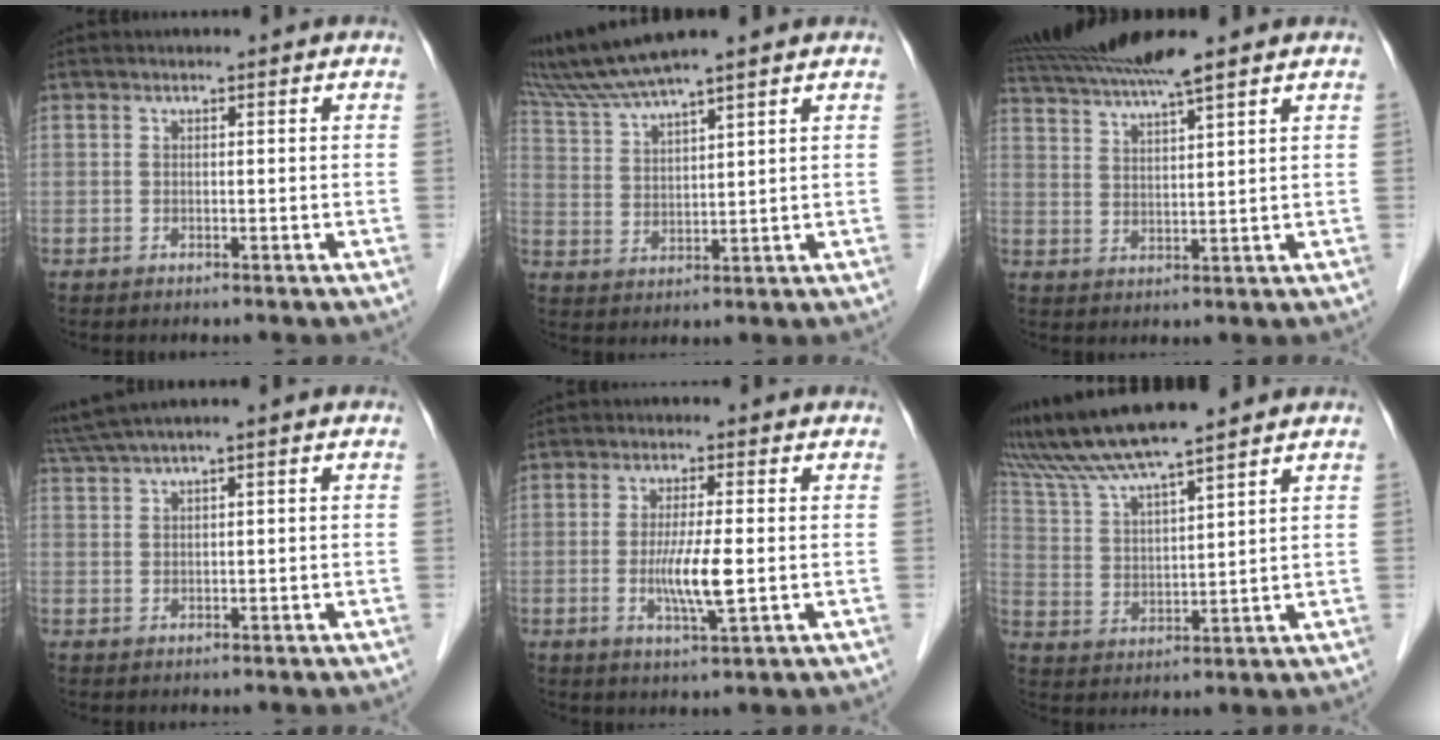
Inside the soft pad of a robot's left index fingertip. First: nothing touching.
{"total": 8.6, "force": [7.7, -1.1, 3.6], "torque": [-0.080, 0.018, 0.152]}
{"total": 10.2, "force": [8.6, -0.8, 5.4], "torque": [-0.100, 0.020, 0.145]}
{"total": 3.8, "force": [2.8, -0.8, 2.4], "torque": [-0.061, 0.020, 0.064]}
{"total": 5.7, "force": [-0.7, 0.1, 5.7], "torque": [-0.111, -0.017, -0.014]}
{"total": 11.4, "force": [10.1, -0.6, 5.4], "torque": [-0.112, 0.023, 0.192]}